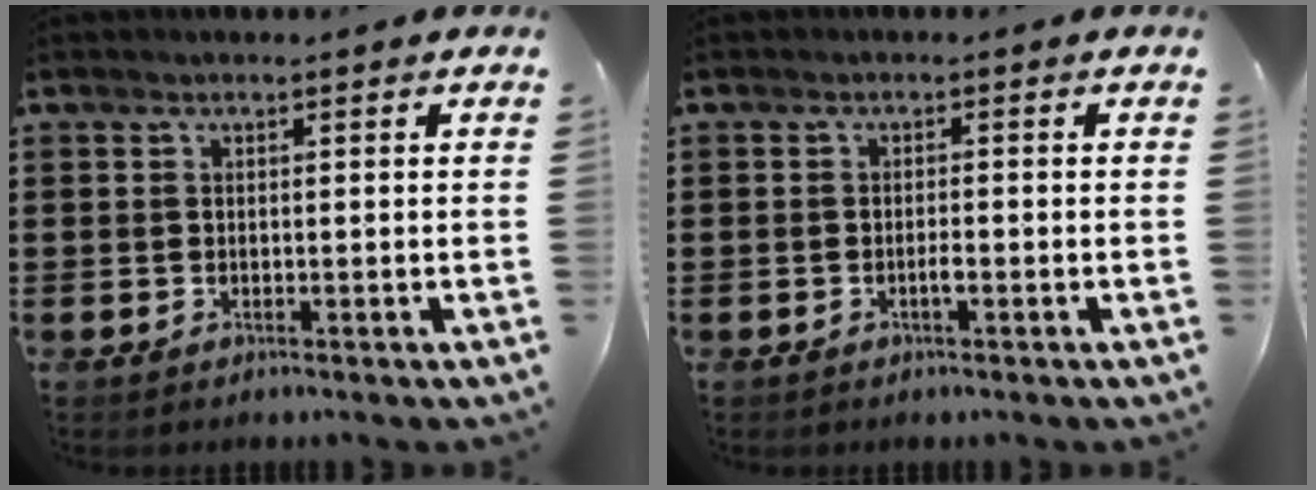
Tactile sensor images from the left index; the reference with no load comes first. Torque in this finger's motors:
{"motor_torque": [0.01, 0.00, 0.03, 0.02]}